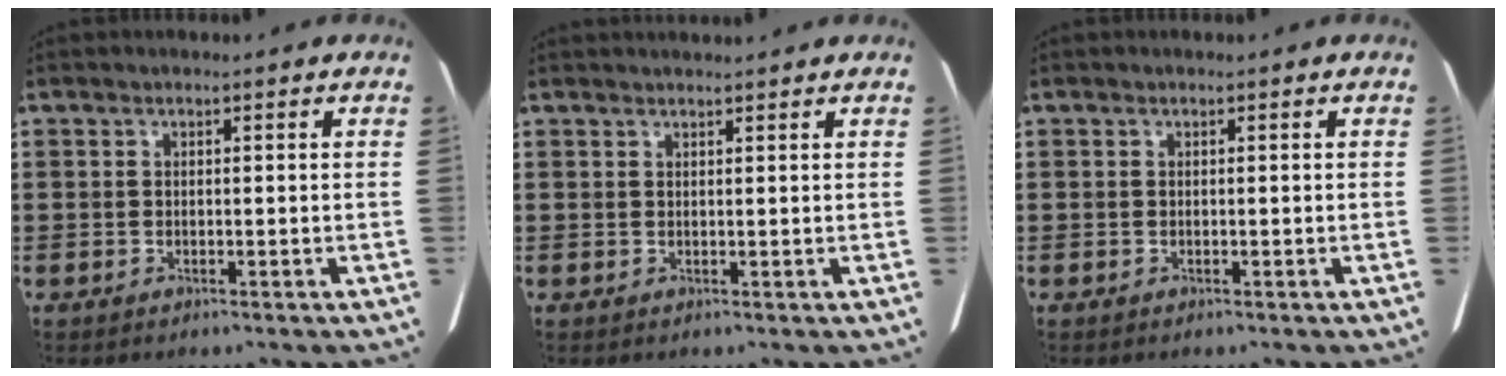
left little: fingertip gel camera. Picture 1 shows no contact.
{"total": 1.0, "force": [1.0, -0.1, 0.2], "torque": [0.004, -0.004, 0.018]}
{"total": 0.0}